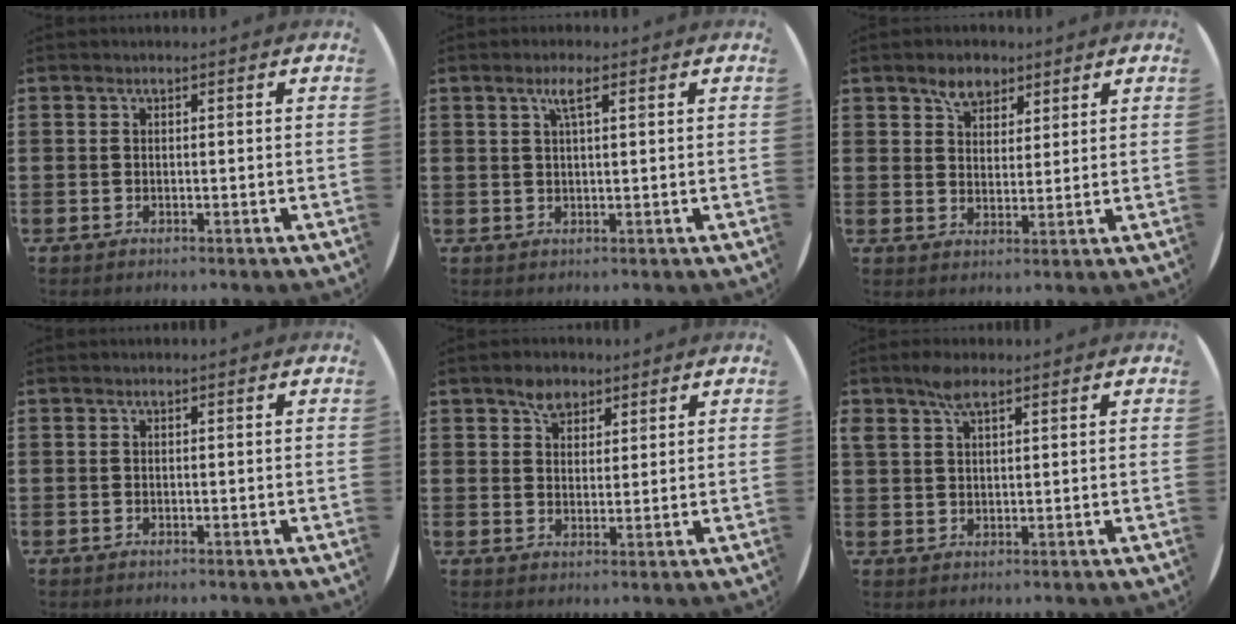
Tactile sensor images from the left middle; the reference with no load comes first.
{"total": 2.5, "force": [1.3, 0.4, 2.1], "torque": [-0.043, 0.007, 0.020]}
{"total": 4.1, "force": [3.1, 2.3, 1.2], "torque": [-0.015, 0.000, 0.056]}
{"total": 0.0}
{"total": 3.5, "force": [2.6, 2.0, 1.1], "torque": [-0.011, 0.000, 0.045]}
{"total": 3.4, "force": [2.5, 1.4, 1.9], "torque": [-0.034, 0.004, 0.043]}